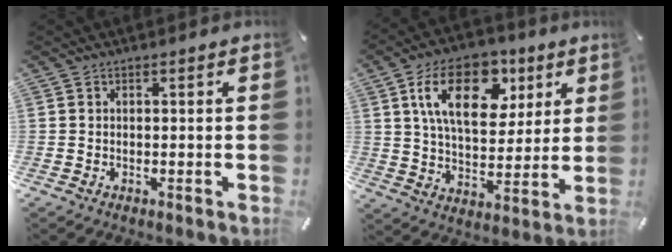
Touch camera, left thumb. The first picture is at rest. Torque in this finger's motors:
{"motor_torque": [1.81, 2.09, 1.47, -1.30, 0.62]}